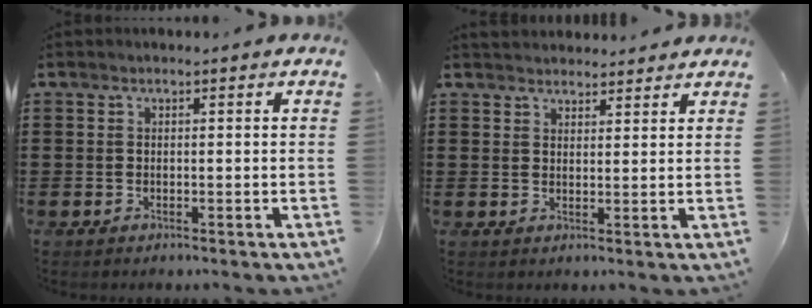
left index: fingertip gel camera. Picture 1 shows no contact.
{"total": 2.4, "force": [2.3, 0.3, -0.5], "torque": [0.002, -0.004, 0.047]}